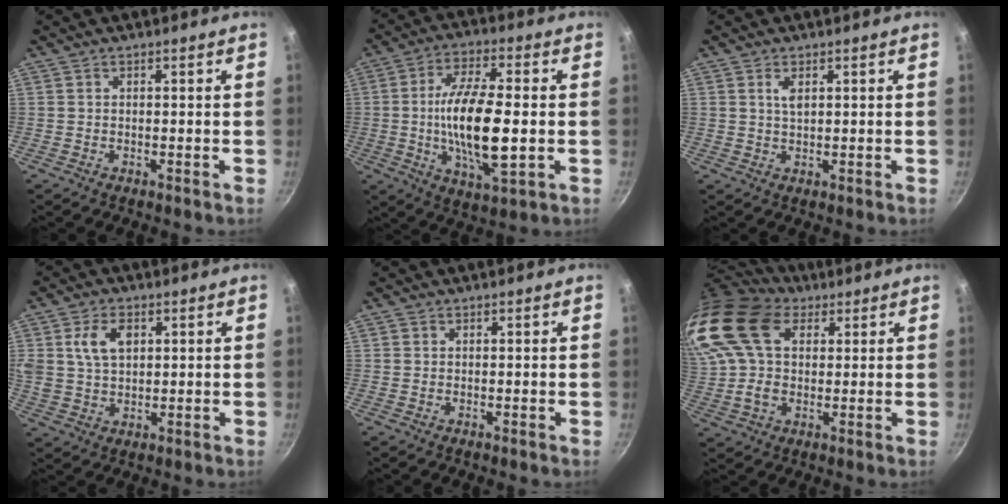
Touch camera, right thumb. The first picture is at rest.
{"total": 16.0, "force": [-1.1, 5.6, 14.9], "torque": [-0.279, 0.003, -0.023]}
{"total": 2.0, "force": [0.8, 1.0, 1.6], "torque": [-0.027, -0.004, 0.016]}
{"total": 7.7, "force": [2.5, 5.1, 5.2], "torque": [-0.087, -0.003, 0.044]}
{"total": 0.6, "force": [0.2, 0.6, 0.1], "torque": [0.001, -0.001, 0.000]}
{"total": 21.9, "force": [9.2, 14.3, 13.8], "torque": [-0.297, 0.025, 0.167]}